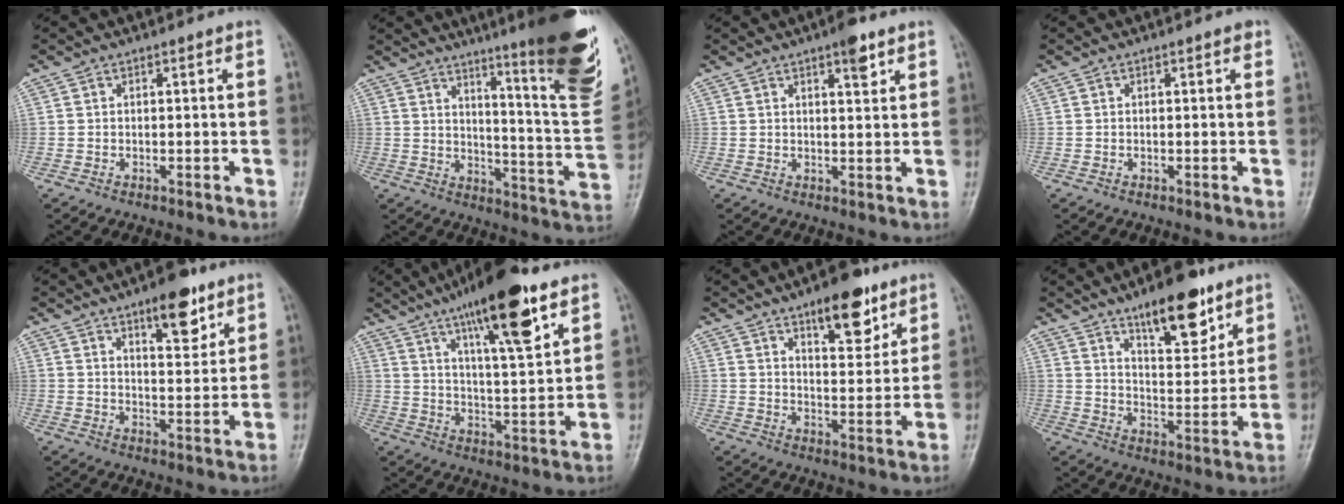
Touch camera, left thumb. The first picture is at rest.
{"total": 24.0, "force": [15.1, 2.5, 18.5], "torque": [-0.230, -0.092, 0.205]}
{"total": 4.2, "force": [2.6, 1.2, 3.1], "torque": [-0.038, -0.013, 0.036]}
{"total": 0.6, "force": [0.3, 0.2, 0.4], "torque": [-0.006, -0.001, 0.001]}
{"total": 8.2, "force": [4.9, 2.8, 6.0], "torque": [-0.071, -0.027, 0.070]}
{"total": 18.0, "force": [10.7, 4.0, 13.9], "torque": [-0.206, -0.044, 0.177]}
{"total": 11.4, "force": [7.2, 4.5, 7.6], "torque": [-0.084, -0.042, 0.110]}
{"total": 13.8, "force": [9.1, 5.1, 9.0], "torque": [-0.103, -0.058, 0.145]}